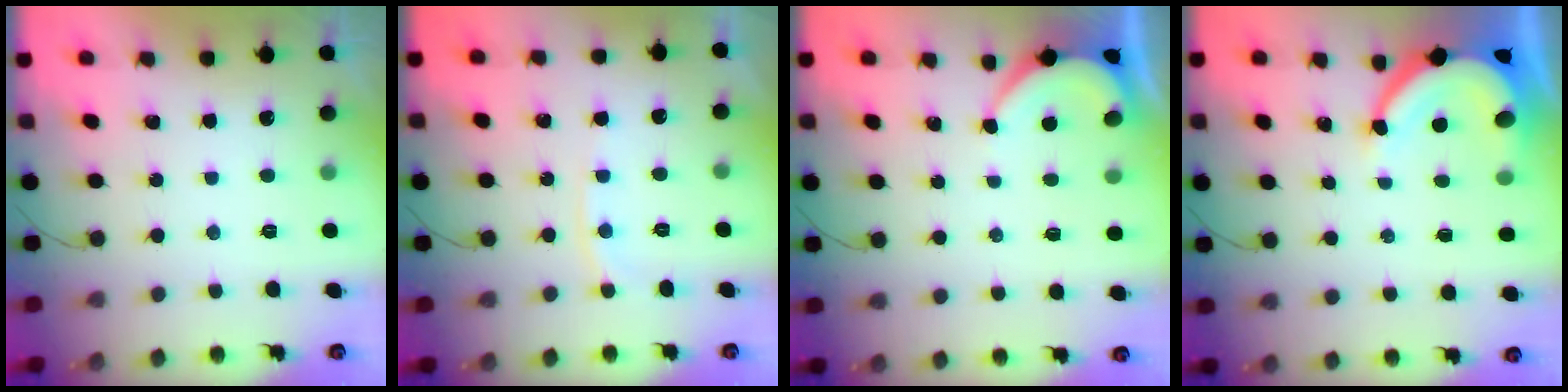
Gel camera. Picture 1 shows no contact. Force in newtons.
{"total": 4.7, "press": 4.6, "slide": 0.8}
{"total": 2.6, "press": 2.6, "slide": 0.3}
{"total": 7.5, "press": 7.4, "slide": 1.0}